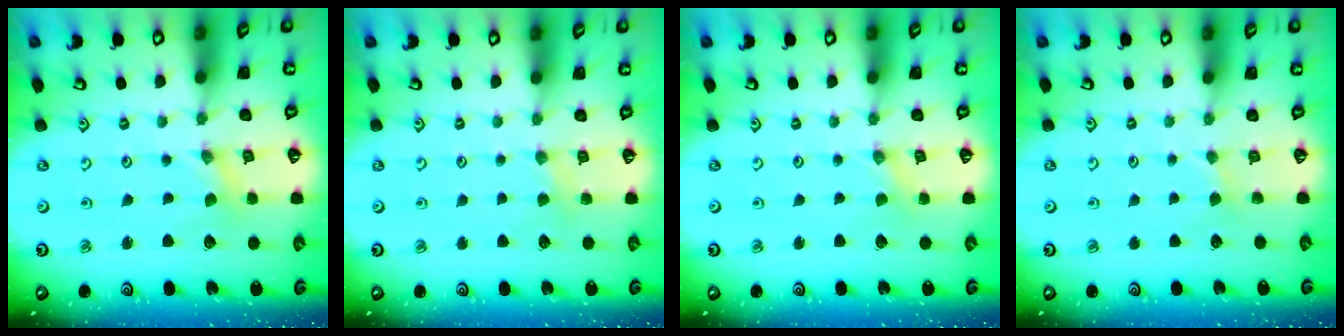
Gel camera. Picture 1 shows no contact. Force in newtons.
{"total": 2.4, "press": 2.4, "slide": 0.4}
{"total": 0.0}
{"total": 1.1, "press": 1.1, "slide": 0.3}